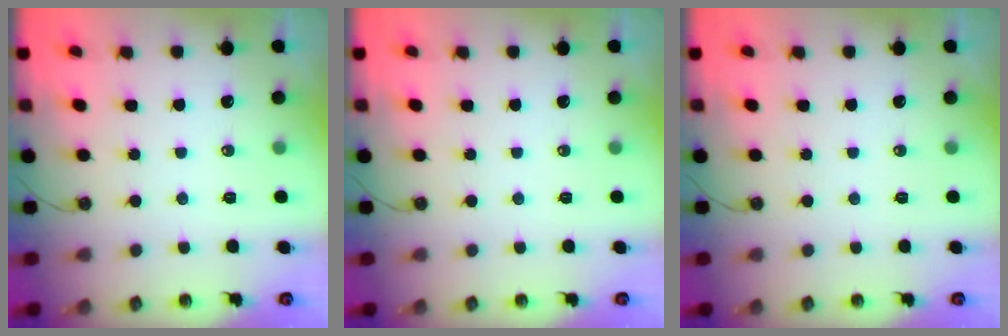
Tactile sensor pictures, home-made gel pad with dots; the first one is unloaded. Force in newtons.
{"total": 0.0}
{"total": 0.0}